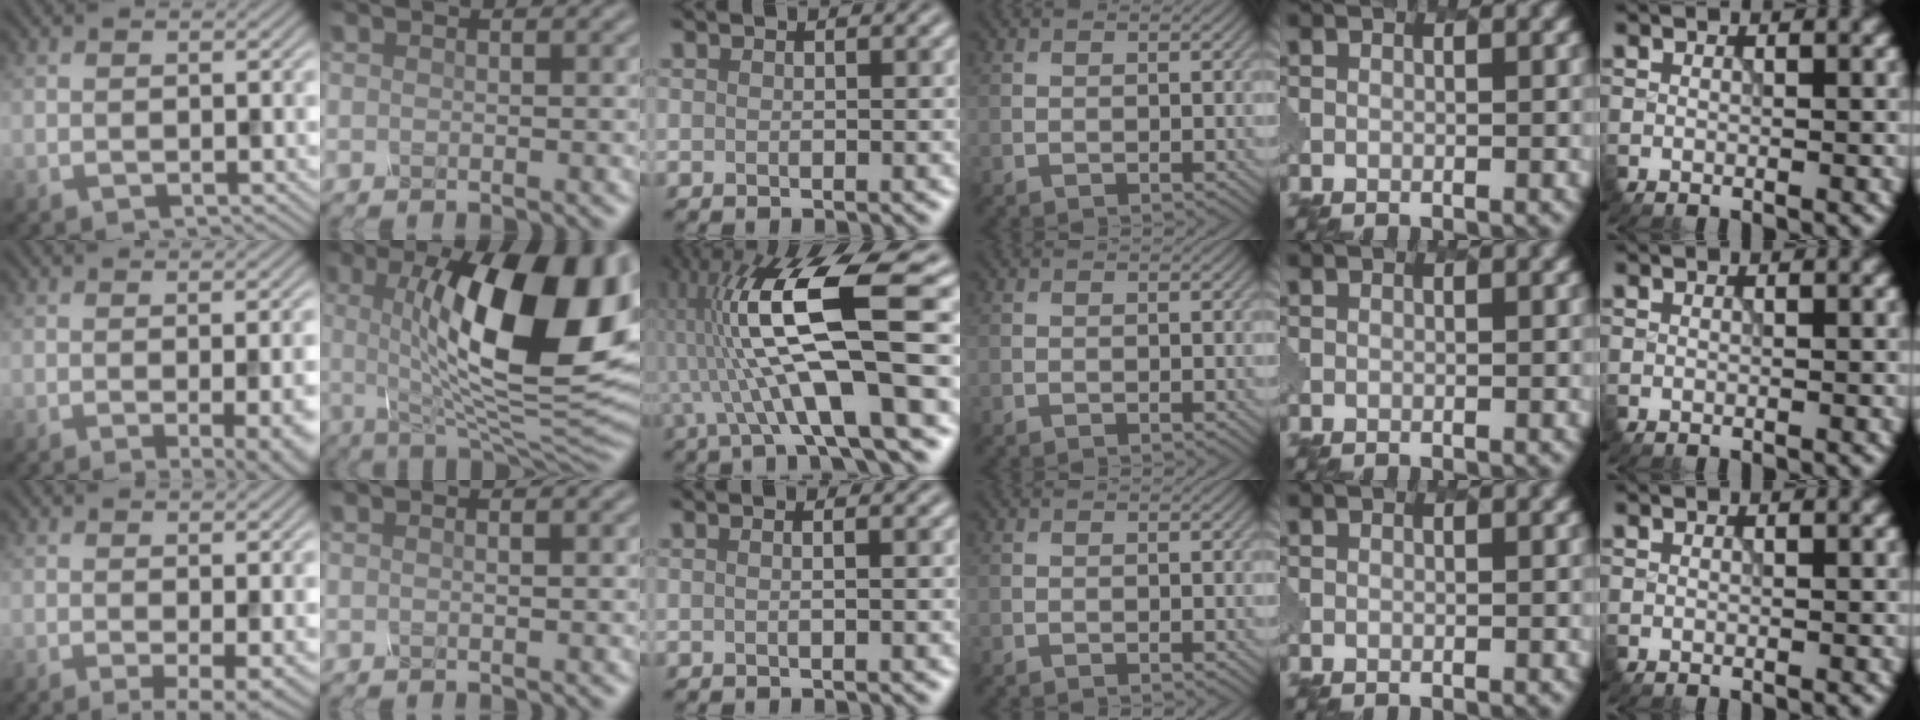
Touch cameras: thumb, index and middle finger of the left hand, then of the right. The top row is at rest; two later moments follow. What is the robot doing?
{"motion": "pour", "object": "mug"}